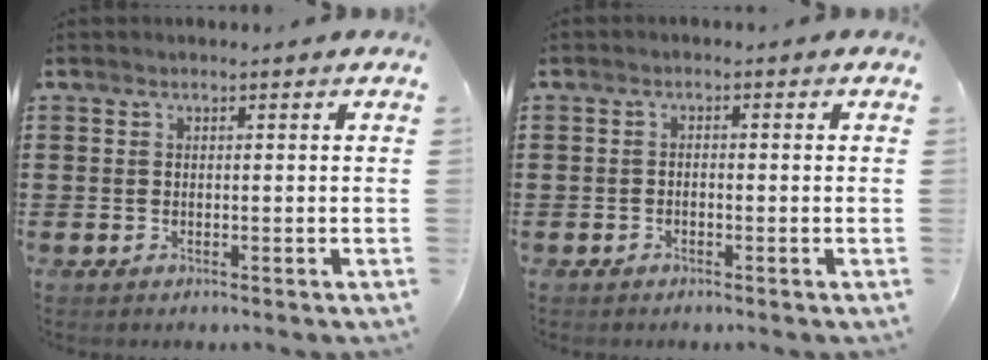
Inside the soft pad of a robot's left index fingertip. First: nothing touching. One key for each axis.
{"total": 0.9, "fx": -0.9, "fy": 0.2, "fz": 0.2, "tx": -0.008, "ty": -0.002, "tz": -0.017}